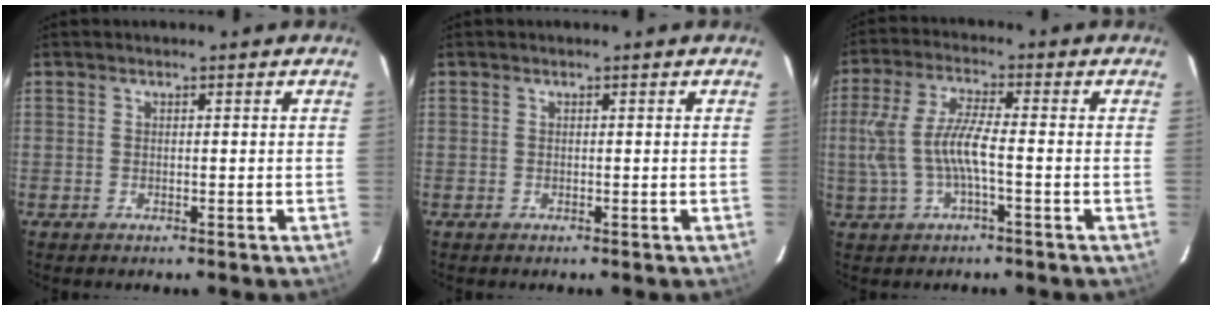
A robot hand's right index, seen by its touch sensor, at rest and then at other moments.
{"total": 0.0}
{"total": 8.6, "force": [-1.4, 1.8, 8.3], "torque": [-0.178, 0.004, -0.021]}